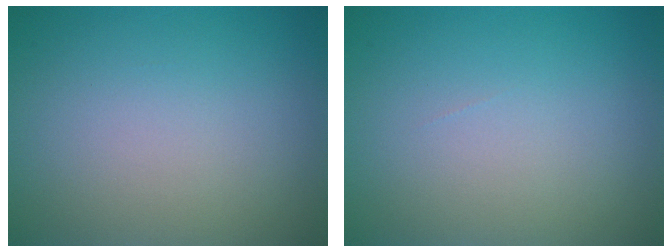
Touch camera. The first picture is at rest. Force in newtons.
{"total": 0.0}